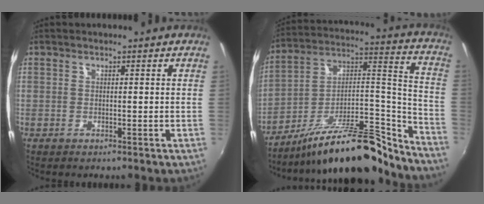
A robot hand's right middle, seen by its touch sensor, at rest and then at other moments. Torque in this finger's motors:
{"motor_torque": [1.14, -1.00, 0.40, 0.21]}